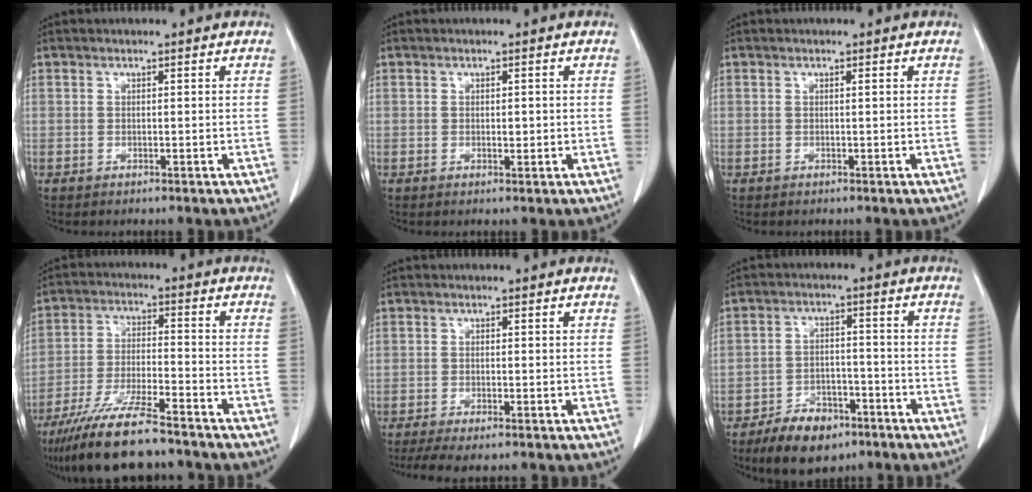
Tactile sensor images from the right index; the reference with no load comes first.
{"total": 1.0, "force": [-0.1, 0.5, 0.9], "torque": [-0.015, 0.000, 0.000]}
{"total": 0.0}
{"total": 13.0, "force": [-10.9, 1.4, 6.9], "torque": [-0.125, -0.026, -0.183]}
{"total": 6.7, "force": [-5.5, 1.0, 3.8], "torque": [-0.055, -0.010, -0.083]}
{"total": 8.8, "force": [-6.2, 4.3, 4.5], "torque": [-0.081, 0.003, -0.100]}